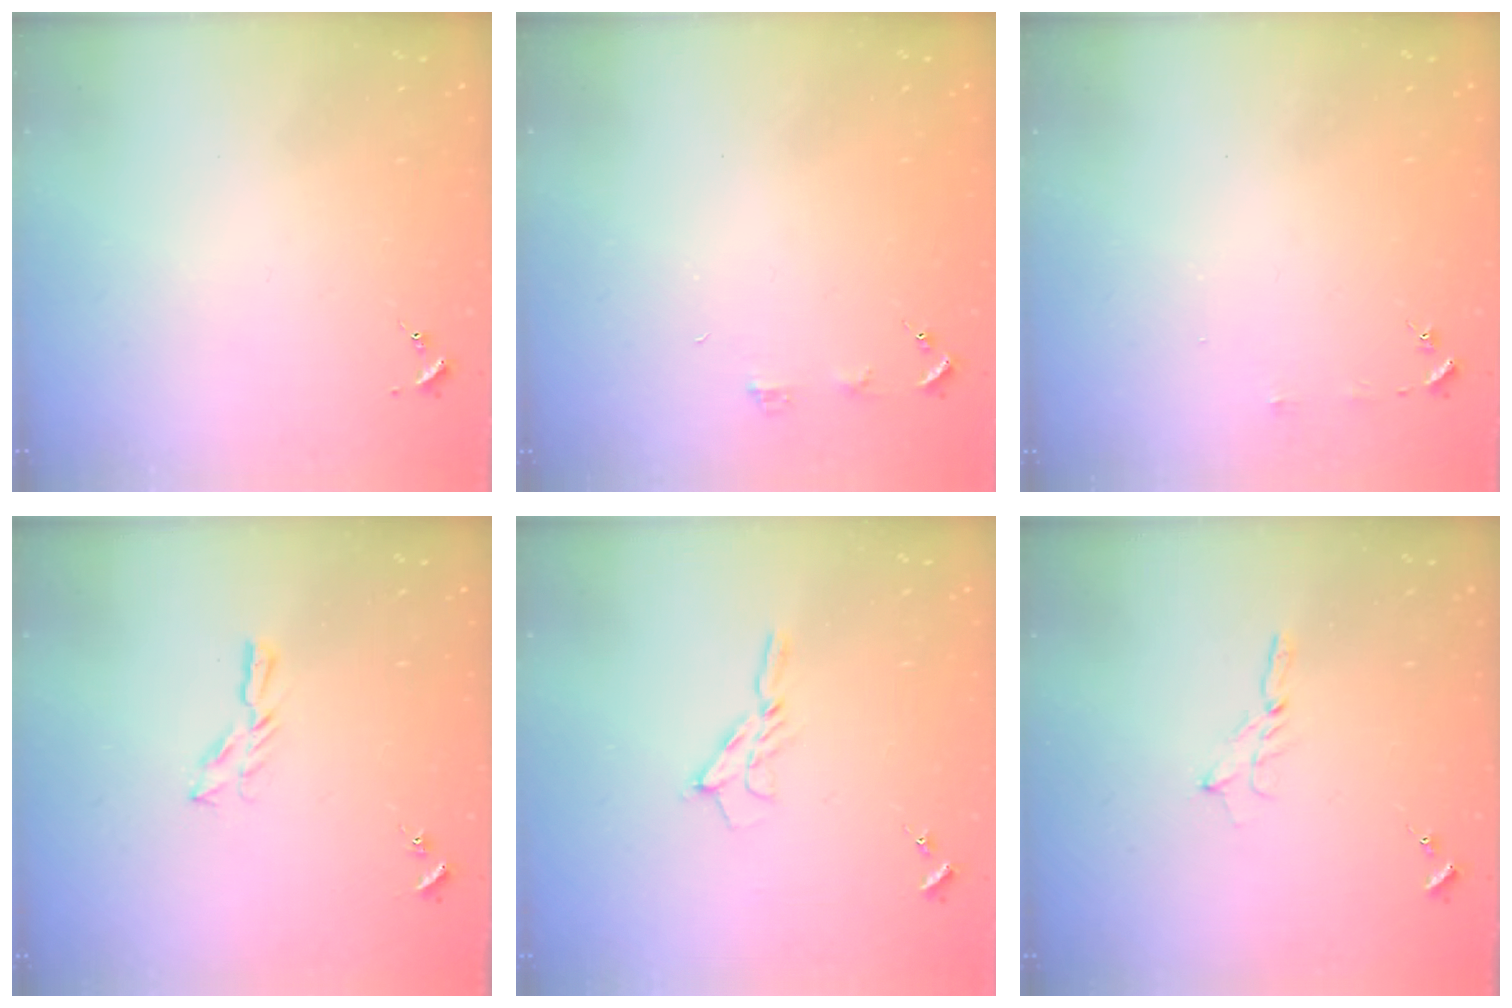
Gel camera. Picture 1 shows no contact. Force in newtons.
{"total": 3.9, "press": 3.8, "slide": 0.5}
{"total": 3.0, "press": 3.0, "slide": 0.3}
{"total": 5.1, "press": 5.1, "slide": 0.5}
{"total": 6.5, "press": 6.5, "slide": 0.7}
{"total": 2.3, "press": 2.3, "slide": 0.2}